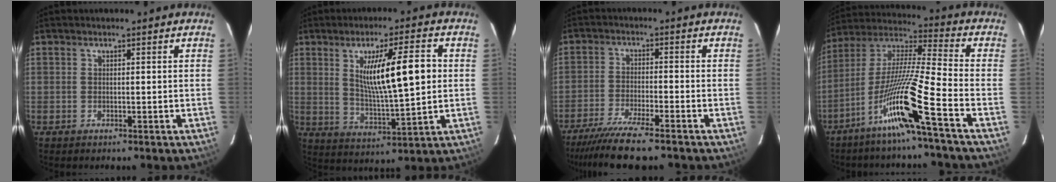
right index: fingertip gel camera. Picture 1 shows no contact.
{"total": 12.5, "force": [2.4, 1.3, 12.1], "torque": [-0.203, -0.001, 0.047]}
{"total": 10.7, "force": [-8.9, 0.1, 5.9], "torque": [-0.092, -0.029, -0.146]}
{"total": 15.9, "force": [-8.1, -1.8, 13.5], "torque": [-0.274, -0.021, -0.158]}